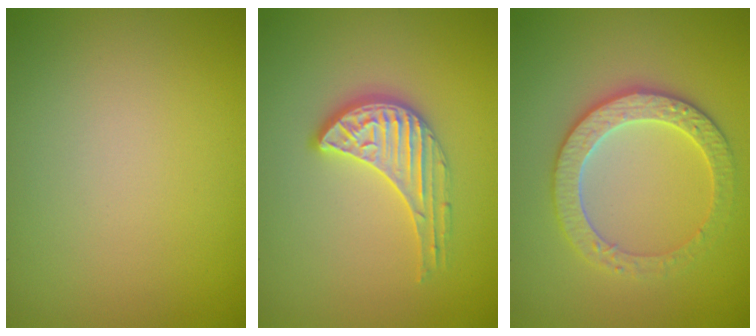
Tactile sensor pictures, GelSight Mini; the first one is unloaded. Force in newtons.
{"total": 3.2, "press": 3.1, "slide": 1.0}
{"total": 3.8, "press": 3.6, "slide": 1.2}